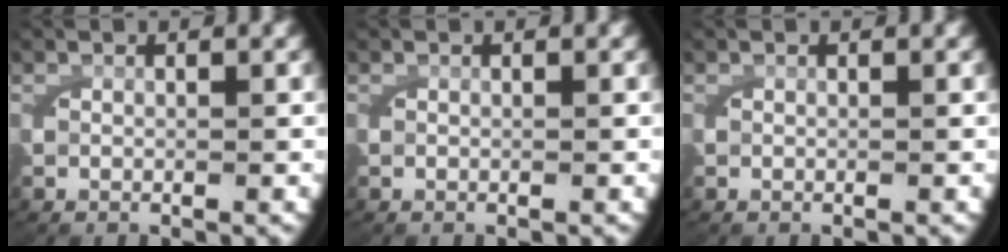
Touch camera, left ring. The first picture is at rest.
{"total": 0.0}
{"total": 0.0}